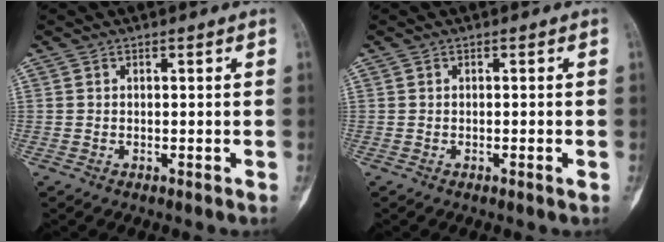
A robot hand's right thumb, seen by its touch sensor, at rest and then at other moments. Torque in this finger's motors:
{"motor_torque": [-0.25, 0.24, -0.16, 0.01, -0.03]}